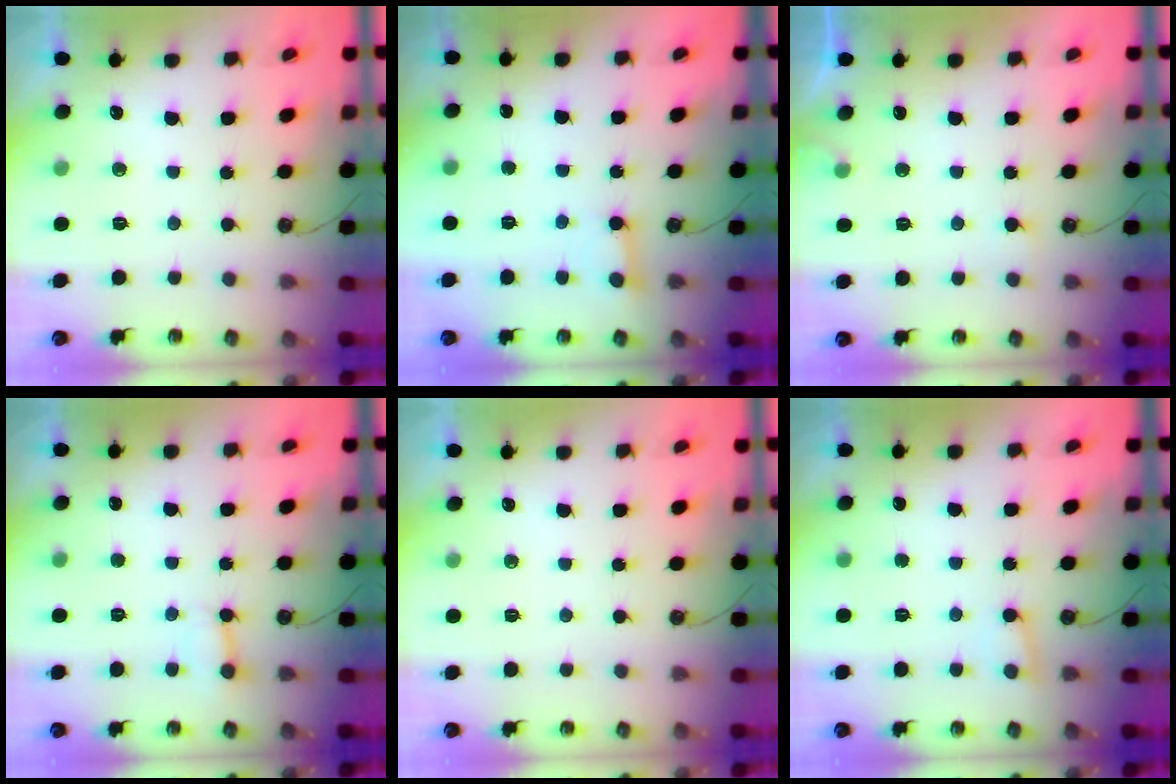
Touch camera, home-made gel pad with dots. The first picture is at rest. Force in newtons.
{"total": 2.4, "press": 2.4, "slide": 0.2}
{"total": 6.0, "press": 6.0, "slide": 0.3}
{"total": 2.7, "press": 2.6, "slide": 0.6}
{"total": 0.0}
{"total": 3.9, "press": 3.8, "slide": 0.4}